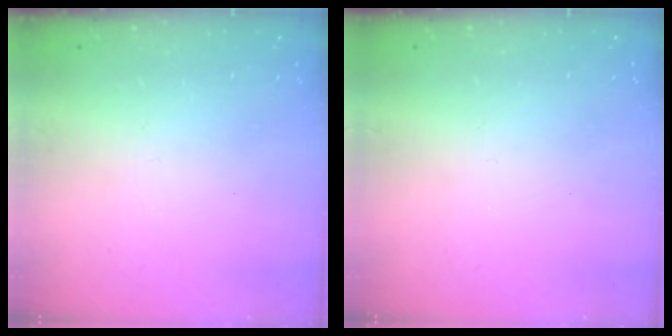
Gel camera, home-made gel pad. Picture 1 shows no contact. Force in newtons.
{"total": 0.0}